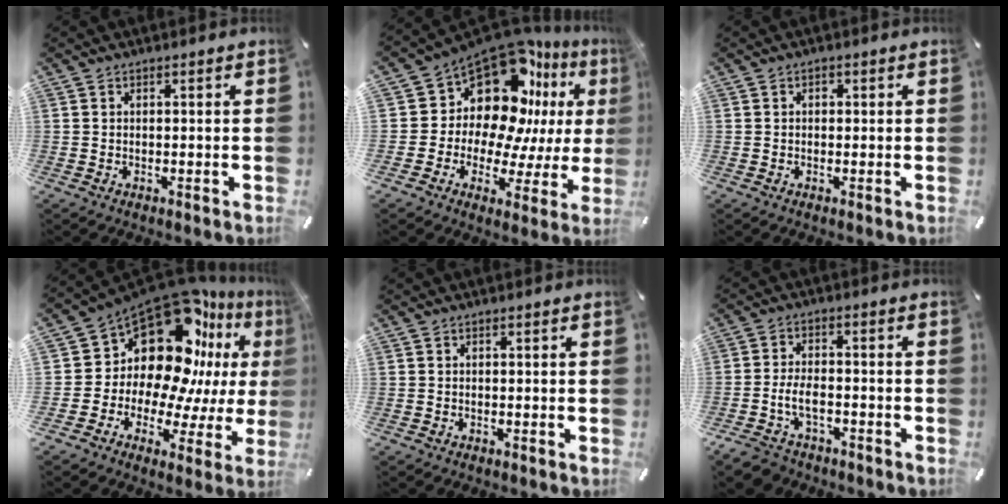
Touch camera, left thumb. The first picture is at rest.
{"total": 15.8, "force": [9.2, 10.4, 7.6], "torque": [-0.127, -0.104, 0.160]}
{"total": 0.9, "force": [0.1, 0.8, 0.4], "torque": [-0.001, 0.003, -0.002]}
{"total": 19.2, "force": [10.4, 11.8, 11.1], "torque": [-0.192, -0.117, 0.178]}
{"total": 0.0}
{"total": 6.5, "force": [-2.9, 3.9, 4.3], "torque": [-0.097, 0.010, -0.058]}